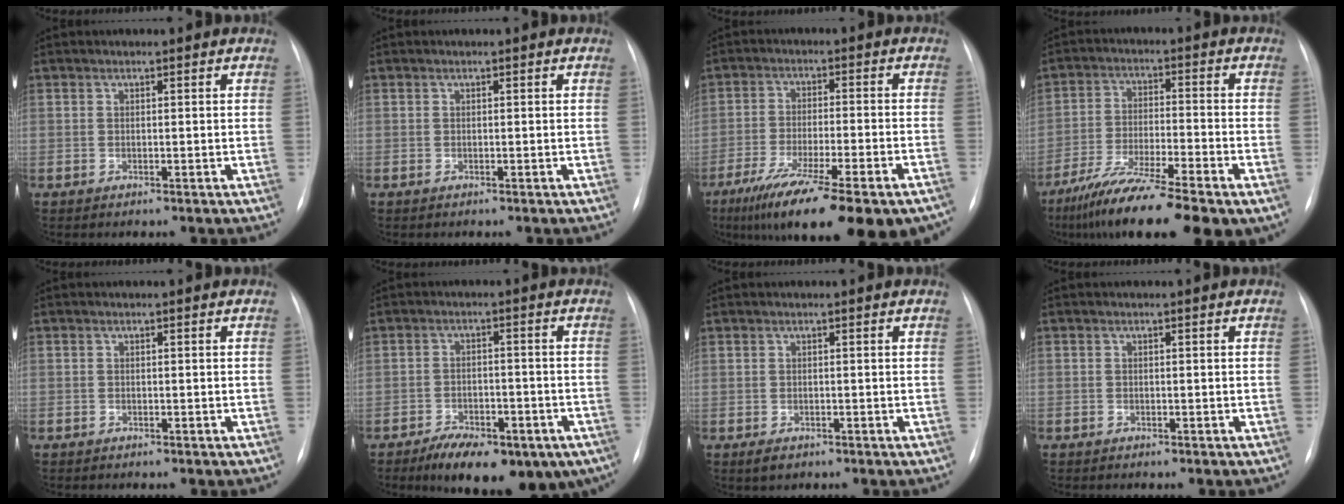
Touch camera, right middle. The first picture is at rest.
{"total": 0.0}
{"total": 22.4, "force": [-16.4, 3.6, 14.8], "torque": [-0.189, -0.033, -0.241]}
{"total": 15.6, "force": [-10.6, 1.9, 11.3], "torque": [-0.187, -0.034, -0.180]}
{"total": 0.8, "force": [-0.6, 0.5, 0.2], "torque": [-0.006, 0.003, -0.009]}
{"total": 15.3, "force": [-10.2, 7.0, 9.0], "torque": [-0.111, 0.012, -0.142]}
{"total": 1.9, "force": [-1.2, 1.1, 1.0], "torque": [-0.018, 0.000, -0.012]}
{"total": 0.9, "force": [-0.7, 0.6, 0.2], "torque": [-0.006, 0.003, -0.010]}